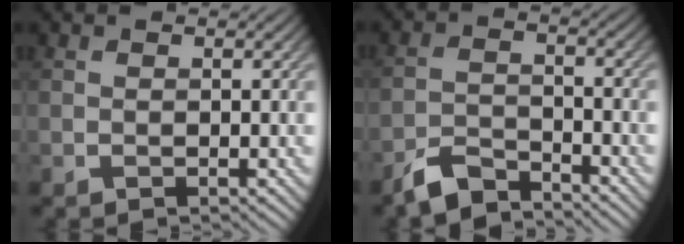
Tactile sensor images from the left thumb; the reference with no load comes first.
{"total": 5.1, "force": [-4.6, 1.2, 1.9], "torque": [-0.041, -0.003, -0.096]}